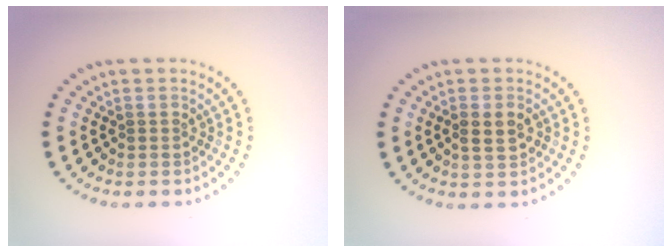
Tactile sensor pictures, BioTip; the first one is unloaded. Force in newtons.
{"total": 2.1, "press": 2.1, "slide": 0.3}